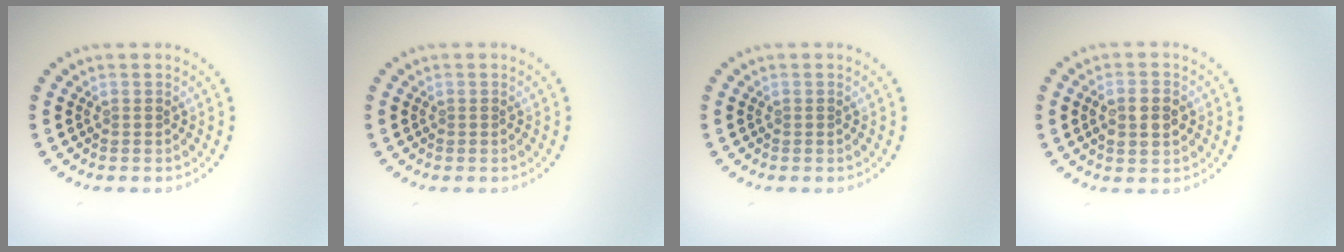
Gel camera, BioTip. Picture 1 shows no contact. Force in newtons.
{"total": 0.0}
{"total": 0.0}
{"total": 2.6, "press": 2.6, "slide": 0.4}